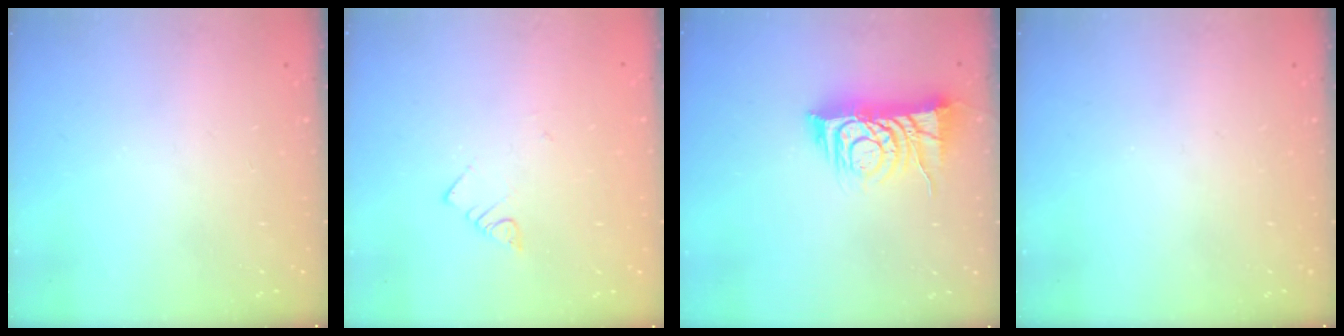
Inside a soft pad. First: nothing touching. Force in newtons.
{"total": 2.9, "press": 2.9, "slide": 0.2}
{"total": 9.6, "press": 9.6, "slide": 0.7}
{"total": 0.0}